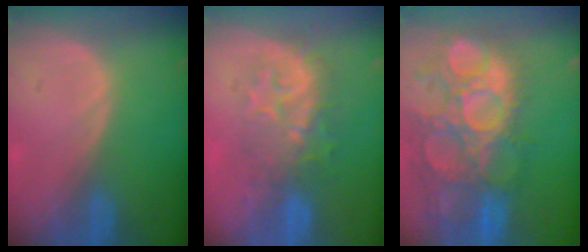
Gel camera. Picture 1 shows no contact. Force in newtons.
{"total": 7.9, "press": 7.8, "slide": 1.6}
{"total": 15.0, "press": 12.5, "slide": 8.2}